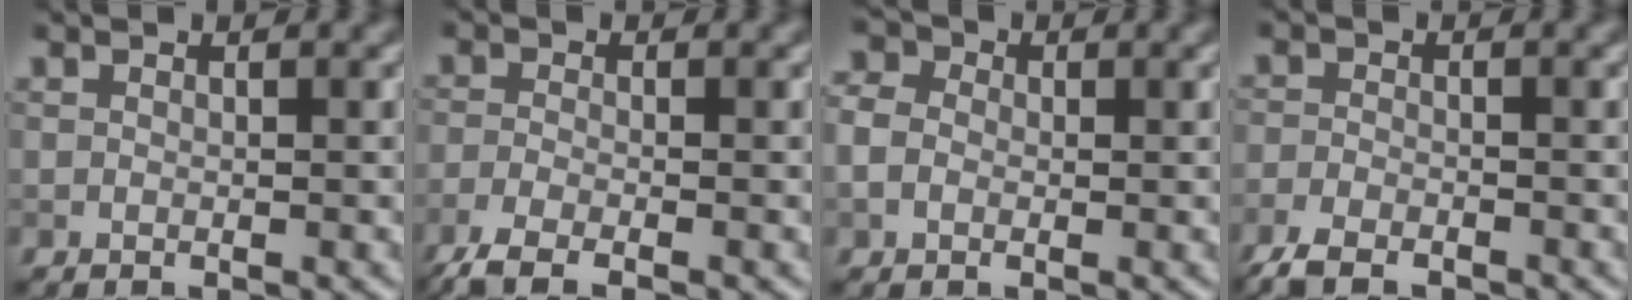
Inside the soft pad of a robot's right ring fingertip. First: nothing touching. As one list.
[{"total": 3.9, "force": [-2.7, 1.1, 2.5], "torque": [-0.059, -0.012, -0.065]}, {"total": 2.8, "force": [0.0, 2.3, 1.6], "torque": [-0.038, 0.007, -0.012]}, {"total": 4.3, "force": [-3.4, 1.6, 2.1], "torque": [-0.041, -0.009, -0.073]}]